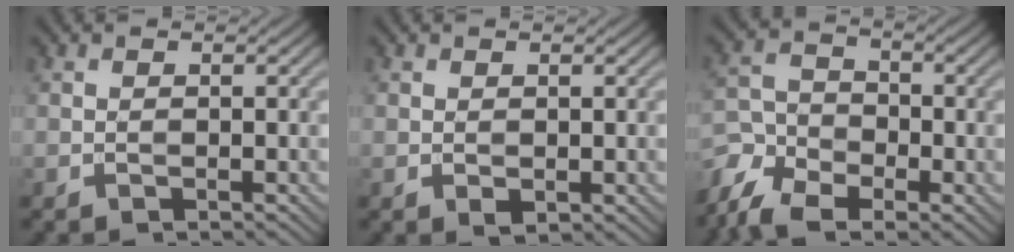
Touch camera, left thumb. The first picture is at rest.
{"total": 0.9, "force": [0.0, 0.6, 0.7], "torque": [-0.012, -0.004, 0.004]}
{"total": 8.4, "force": [-5.8, 4.5, 4.0], "torque": [-0.101, -0.016, -0.125]}